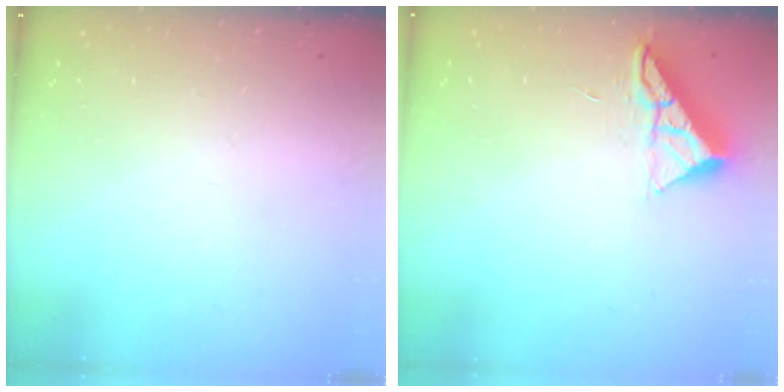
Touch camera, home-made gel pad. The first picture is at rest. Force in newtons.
{"total": 7.1, "press": 7.1, "slide": 0.4}